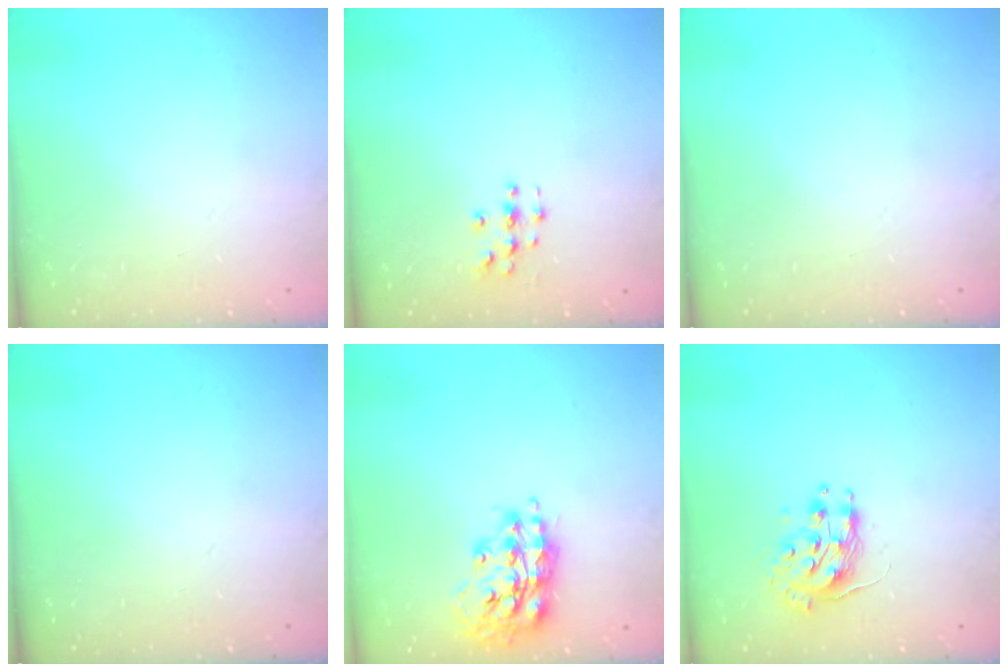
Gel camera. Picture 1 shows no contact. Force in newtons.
{"total": 3.0, "press": 3.0, "slide": 0.1}
{"total": 0.0}
{"total": 0.0}
{"total": 16.2, "press": 16.2, "slide": 1.4}
{"total": 9.7, "press": 9.7, "slide": 0.8}